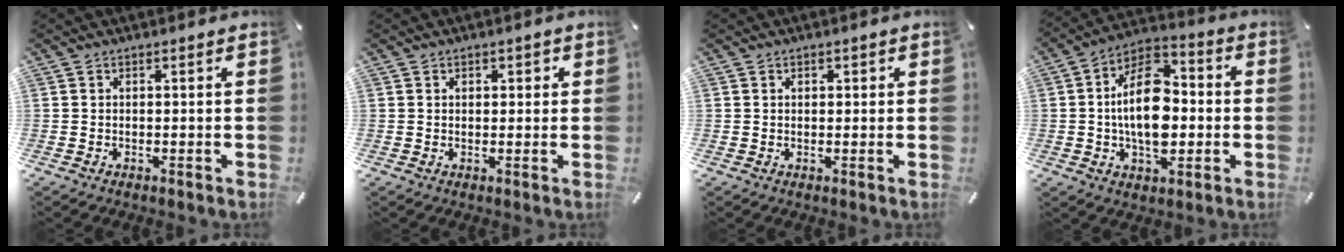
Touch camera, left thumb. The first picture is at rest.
{"total": 1.2, "force": [0.4, 1.0, 0.4], "torque": [0.006, -0.001, 0.001]}
{"total": 0.9, "force": [0.3, 0.7, 0.4], "torque": [0.001, 0.001, 0.004]}
{"total": 16.2, "force": [-0.8, 10.0, 12.8], "torque": [-0.242, 0.005, -0.018]}